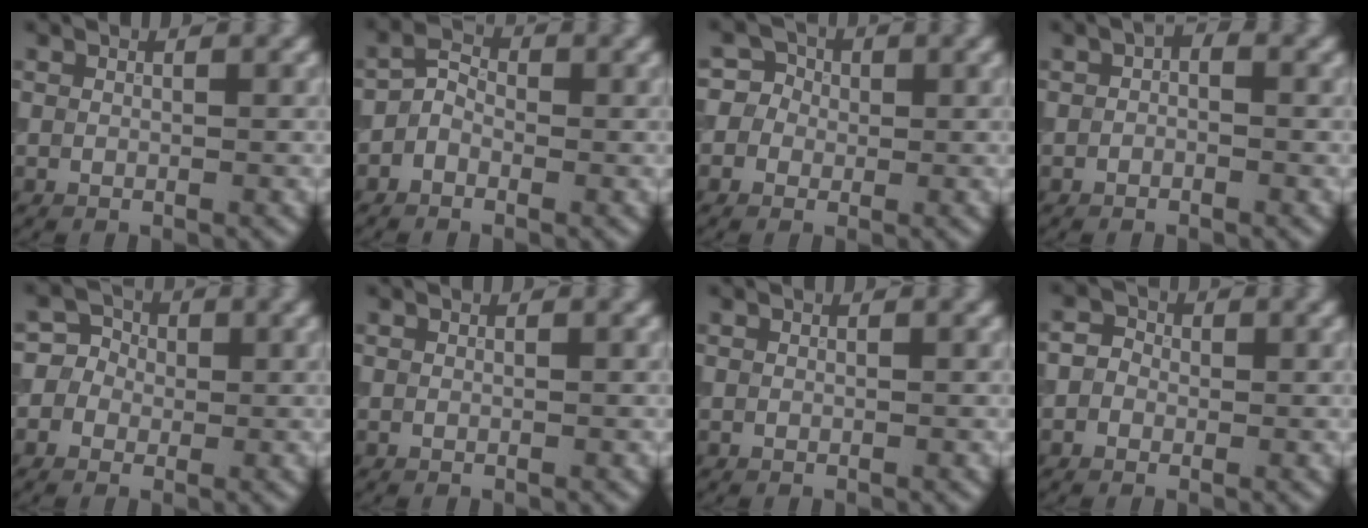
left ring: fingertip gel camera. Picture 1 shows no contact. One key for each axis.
{"total": 1.8, "fx": -1.2, "fy": 1.2, "fz": 0.8, "tx": -0.014, "ty": 0.005, "tz": -0.030}
{"total": 4.1, "fx": 0.2, "fy": 4.0, "fz": 1.1, "tx": 0.008, "ty": 0.032, "tz": -0.018}
{"total": 1.0, "fx": -0.4, "fy": 0.6, "fz": 0.6, "tx": -0.010, "ty": -0.001, "tz": -0.012}
{"total": 4.0, "fx": -0.1, "fy": 3.9, "fz": 1.0, "tx": 0.012, "ty": 0.026, "tz": -0.025}
{"total": 0.0}
{"total": 0.0}
{"total": 1.7, "fx": -0.6, "fy": 1.5, "fz": 0.6, "tx": 0.004, "ty": 0.004, "tz": -0.023}